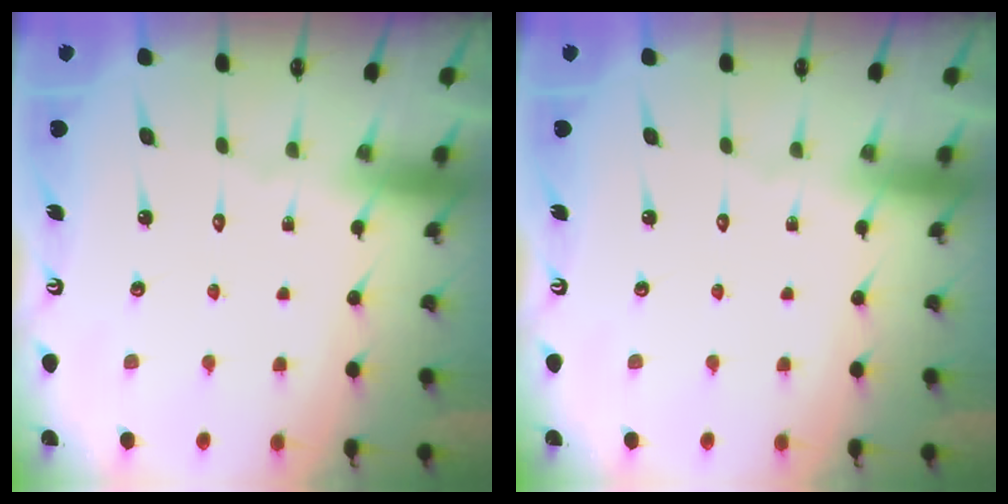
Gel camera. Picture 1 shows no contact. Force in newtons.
{"total": 0.0}